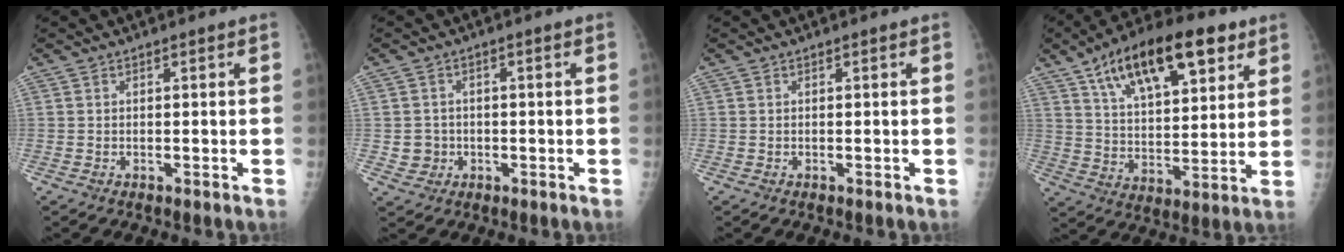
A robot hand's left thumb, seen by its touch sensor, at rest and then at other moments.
{"total": 3.3, "force": [-0.7, 3.2, 0.4], "torque": [0.010, 0.006, -0.008]}
{"total": 0.0}
{"total": 21.7, "force": [11.6, 9.6, 15.6], "torque": [-0.225, -0.022, 0.193]}